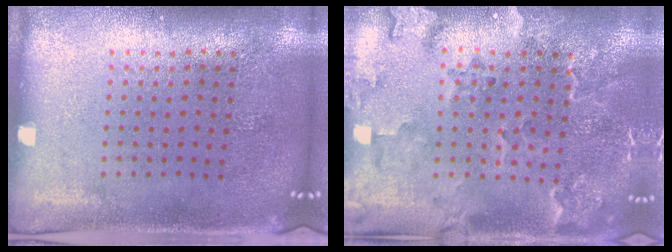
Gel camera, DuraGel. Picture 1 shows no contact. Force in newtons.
{"total": 2.4, "press": 2.2, "slide": 1.0}